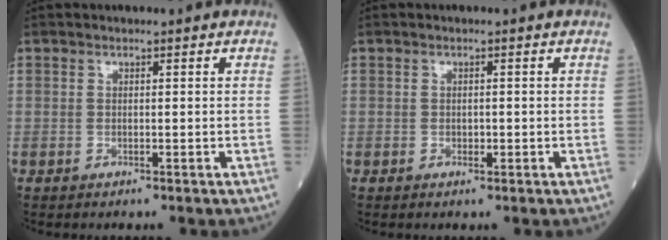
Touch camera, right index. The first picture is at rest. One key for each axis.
{"total": 1.0, "fx": -0.2, "fy": 0.7, "fz": 0.6, "tx": -0.011, "ty": 0.000, "tz": -0.003}